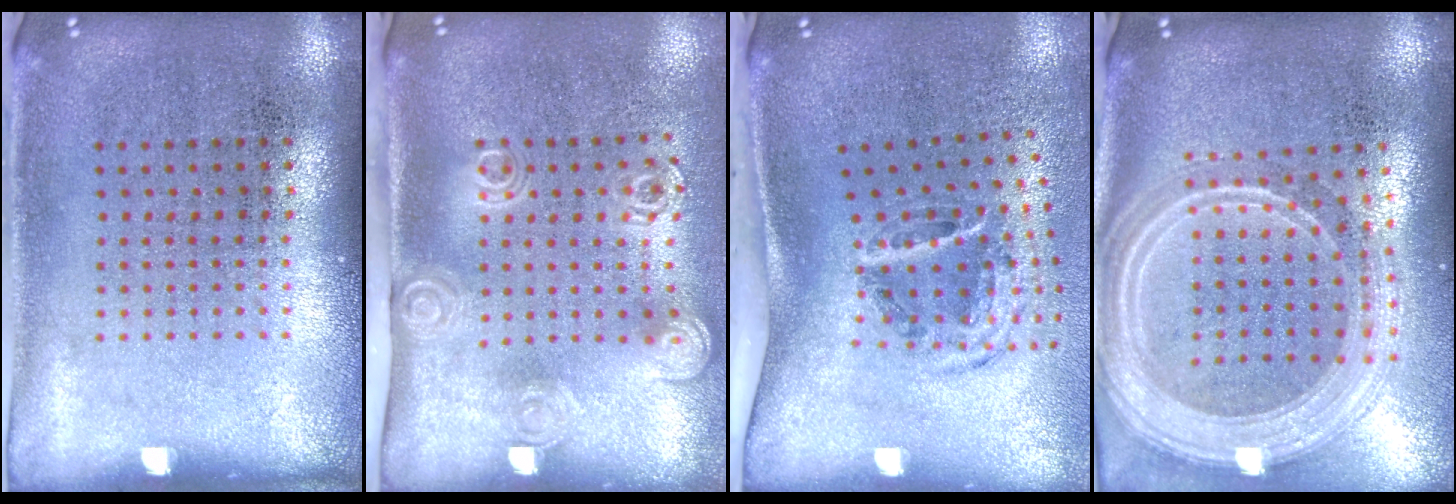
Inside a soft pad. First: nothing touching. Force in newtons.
{"total": 2.0, "press": 1.4, "slide": 1.5}
{"total": 2.0, "press": 1.2, "slide": 1.6}
{"total": 2.9, "press": 2.3, "slide": 1.7}